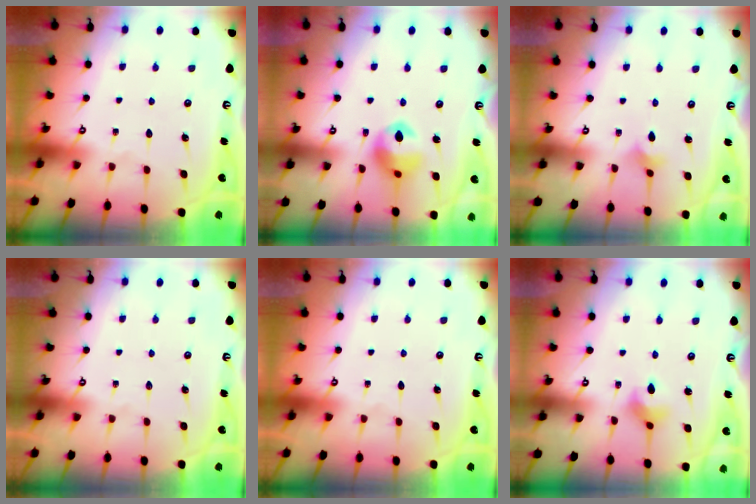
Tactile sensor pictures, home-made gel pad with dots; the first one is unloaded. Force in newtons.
{"total": 11.9, "press": 11.8, "slide": 1.4}
{"total": 2.4, "press": 2.3, "slide": 0.4}
{"total": 0.0}
{"total": 0.0}
{"total": 4.0, "press": 3.9, "slide": 0.7}